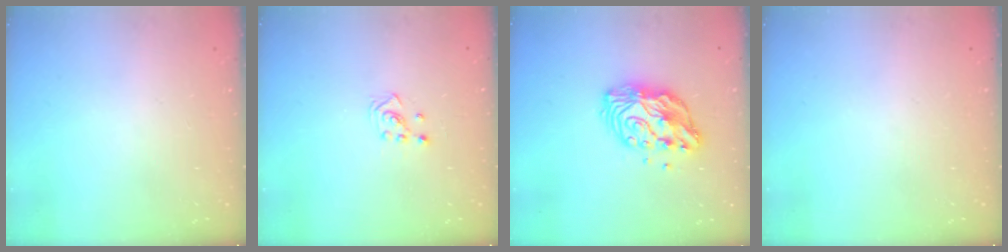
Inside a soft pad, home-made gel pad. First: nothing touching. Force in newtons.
{"total": 2.5, "press": 2.4, "slide": 0.8}
{"total": 11.3, "press": 11.3, "slide": 1.0}
{"total": 0.0}